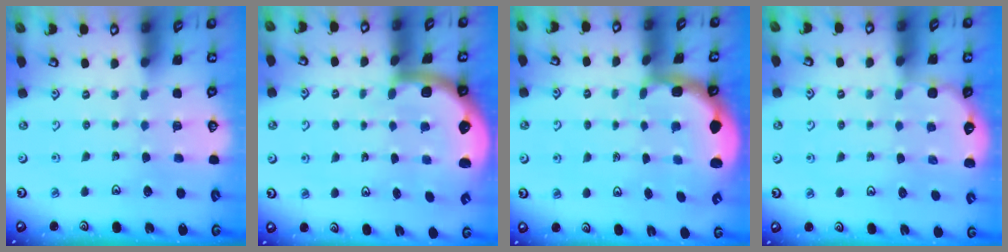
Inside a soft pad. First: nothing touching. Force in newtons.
{"total": 4.9, "press": 4.6, "slide": 1.4}
{"total": 2.1, "press": 1.9, "slide": 0.8}
{"total": 4.1, "press": 3.7, "slide": 1.8}